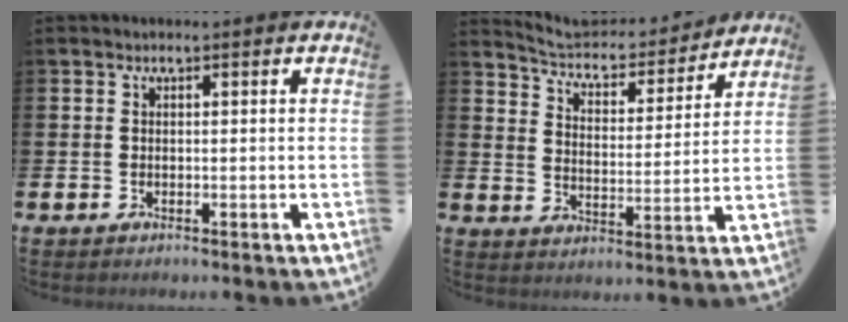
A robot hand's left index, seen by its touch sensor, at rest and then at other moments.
{"total": 6.5, "force": [6.3, 1.2, 1.2], "torque": [-0.053, -0.054, 0.105]}